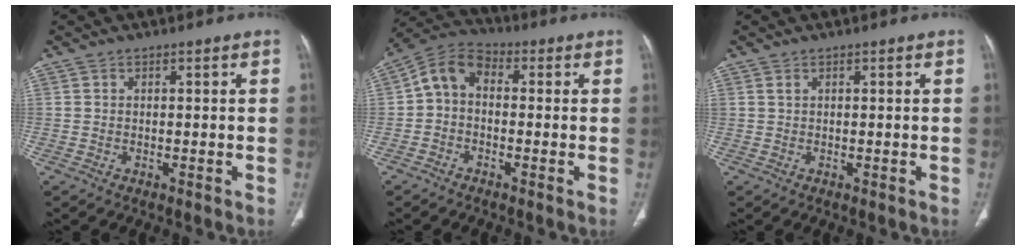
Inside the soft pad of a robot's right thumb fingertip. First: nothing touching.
{"total": 7.1, "force": [-0.2, 5.0, 5.0], "torque": [-0.076, 0.027, -0.023]}
{"total": 0.6, "force": [0.3, 0.1, 0.5], "torque": [-0.012, 0.003, 0.008]}